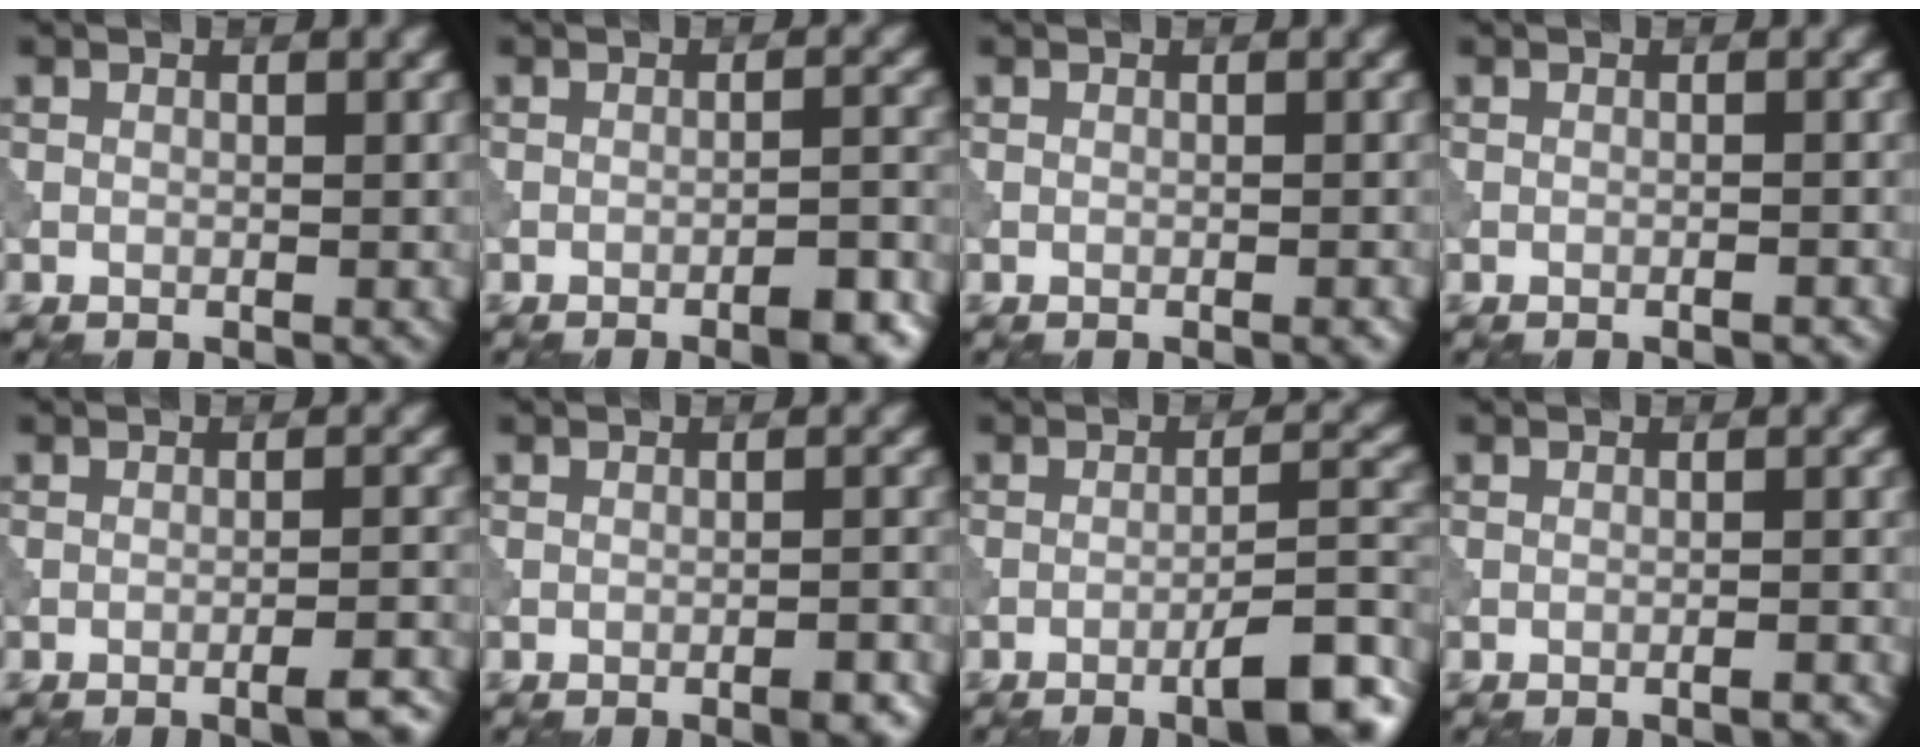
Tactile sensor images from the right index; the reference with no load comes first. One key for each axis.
{"total": 3.6, "fx": -2.2, "fy": 0.7, "fz": 2.7, "tx": -0.038, "ty": 0.009, "tz": -0.035}
{"total": 0.5, "fx": -0.3, "fy": 0.0, "fz": 0.5, "tx": -0.005, "ty": 0.002, "tz": -0.005}
{"total": 0.7, "fx": -0.5, "fy": 0.1, "fz": 0.5, "tx": -0.005, "ty": 0.004, "tz": -0.011}
{"total": 3.3, "fx": -2.1, "fy": 0.7, "fz": 2.4, "tx": -0.029, "ty": 0.009, "tz": -0.035}
{"total": 2.0, "fx": -1.3, "fy": 0.3, "fz": 1.5, "tx": -0.018, "ty": 0.004, "tz": -0.022}
{"total": 6.7, "fx": -4.0, "fy": 1.2, "fz": 5.3, "tx": -0.066, "ty": 0.014, "tz": -0.062}
{"total": 1.1, "fx": -0.8, "fy": 0.1, "fz": 0.8, "tx": -0.008, "ty": 0.004, "tz": -0.018}